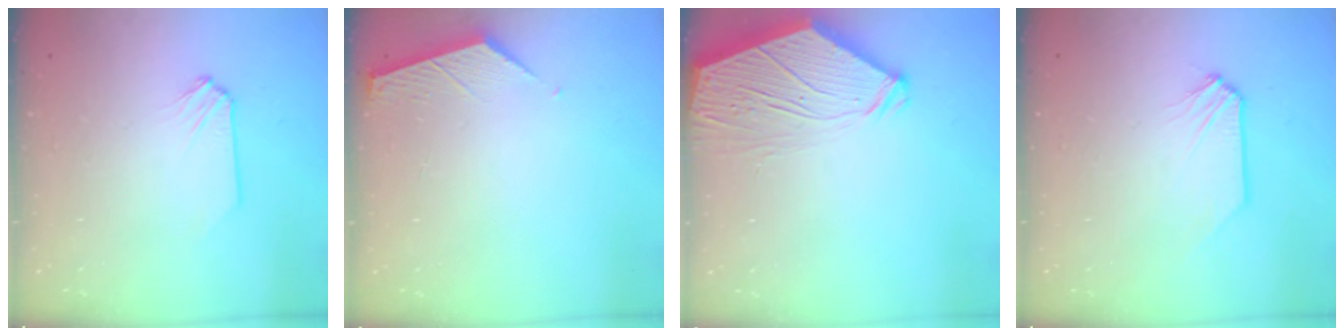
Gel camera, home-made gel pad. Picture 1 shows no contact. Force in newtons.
{"total": 2.8, "press": 2.8, "slide": 0.3}
{"total": 10.1, "press": 10.0, "slide": 1.5}
{"total": 0.0}